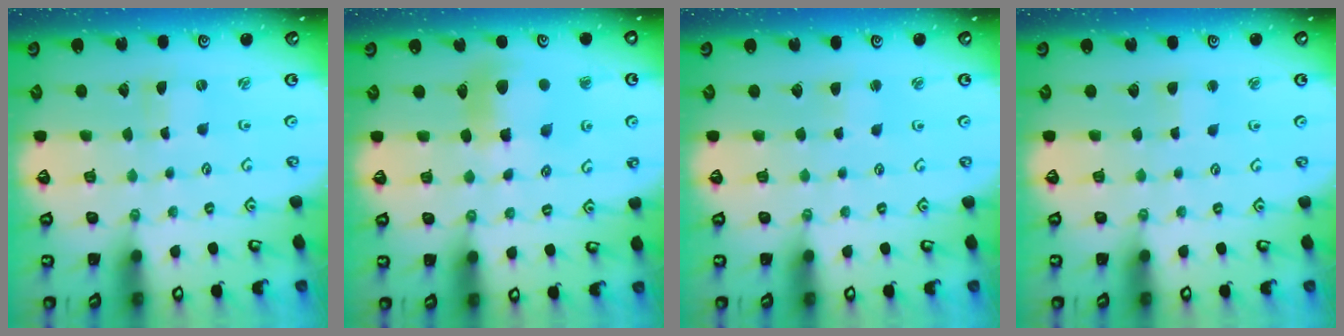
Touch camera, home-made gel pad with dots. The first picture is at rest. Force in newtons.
{"total": 10.9, "press": 10.8, "slide": 1.4}
{"total": 1.5, "press": 1.4, "slide": 0.4}
{"total": 2.8, "press": 2.8, "slide": 0.4}